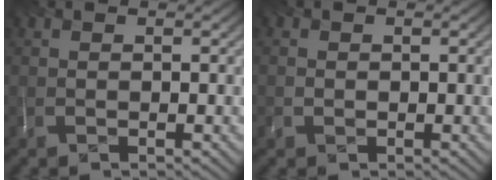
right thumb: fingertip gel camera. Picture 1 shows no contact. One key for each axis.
{"total": 1.0, "fx": -0.3, "fy": 0.7, "fz": -0.7, "tx": 0.014, "ty": -0.005, "tz": 0.001}